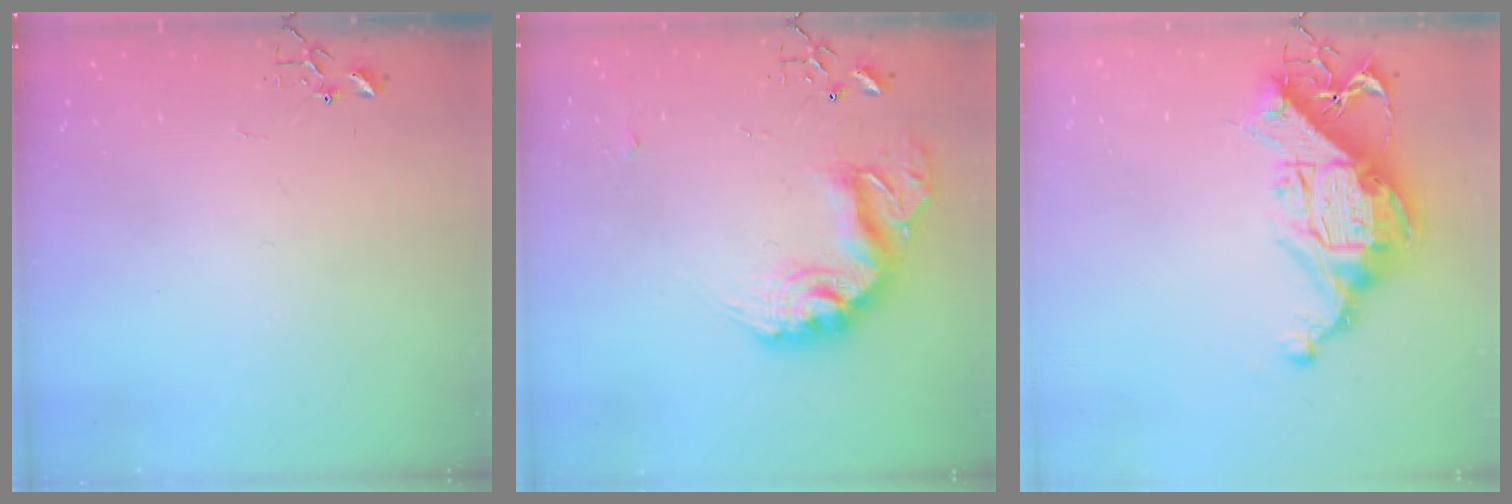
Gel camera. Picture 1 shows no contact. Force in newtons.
{"total": 19.3, "press": 19.2, "slide": 1.2}
{"total": 14.8, "press": 14.7, "slide": 1.5}